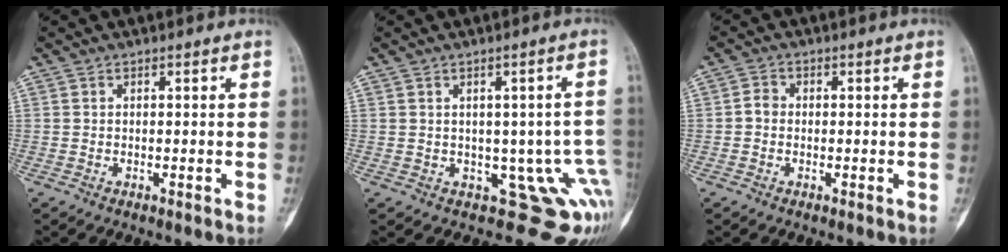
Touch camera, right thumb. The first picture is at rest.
{"total": 10.2, "force": [-2.1, 5.6, 8.3], "torque": [-0.059, -0.002, -0.012]}
{"total": 2.1, "force": [-0.3, 1.8, 1.1], "torque": [-0.012, 0.007, -0.011]}